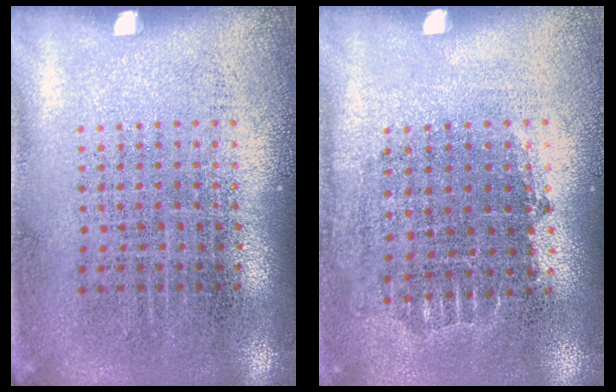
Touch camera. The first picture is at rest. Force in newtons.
{"total": 0.7, "press": 0.6, "slide": 0.3}